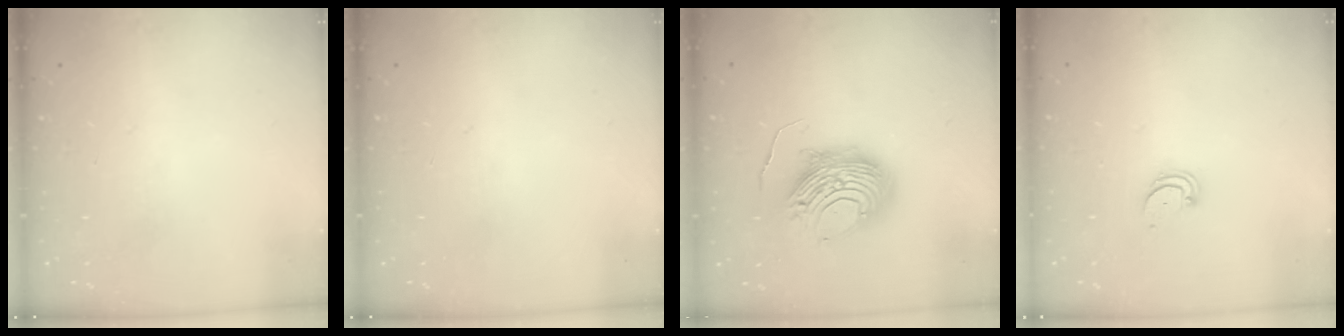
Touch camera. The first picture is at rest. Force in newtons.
{"total": 0.0}
{"total": 12.9, "press": 12.9, "slide": 0.6}
{"total": 1.8, "press": 1.8, "slide": 0.2}